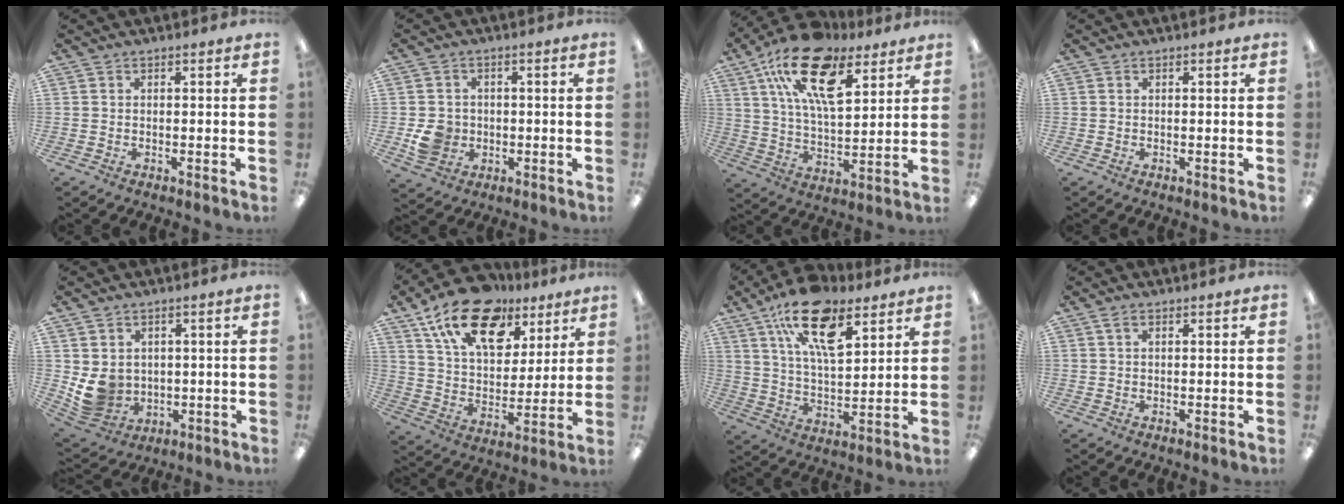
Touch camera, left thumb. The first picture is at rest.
{"total": 6.3, "force": [-1.1, 5.7, 2.4], "torque": [-0.042, 0.008, -0.017]}
{"total": 21.1, "force": [11.7, 9.8, 14.6], "torque": [-0.259, -0.044, 0.205]}
{"total": 0.0}
{"total": 7.9, "force": [1.6, 7.2, 2.8], "torque": [-0.072, -0.007, 0.040]}
{"total": 19.2, "force": [12.0, 10.5, 10.6], "torque": [-0.176, -0.062, 0.213]}
{"total": 18.7, "force": [10.7, 8.6, 12.7], "torque": [-0.209, -0.042, 0.187]}
{"total": 1.6, "force": [0.9, 0.7, 1.1], "torque": [-0.025, 0.002, 0.015]}